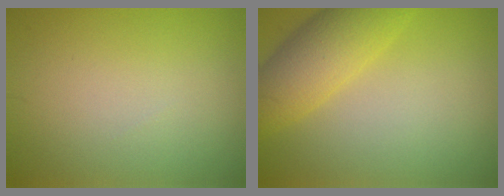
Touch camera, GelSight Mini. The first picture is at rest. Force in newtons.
{"total": 5.1, "press": 5.1, "slide": 0.3}